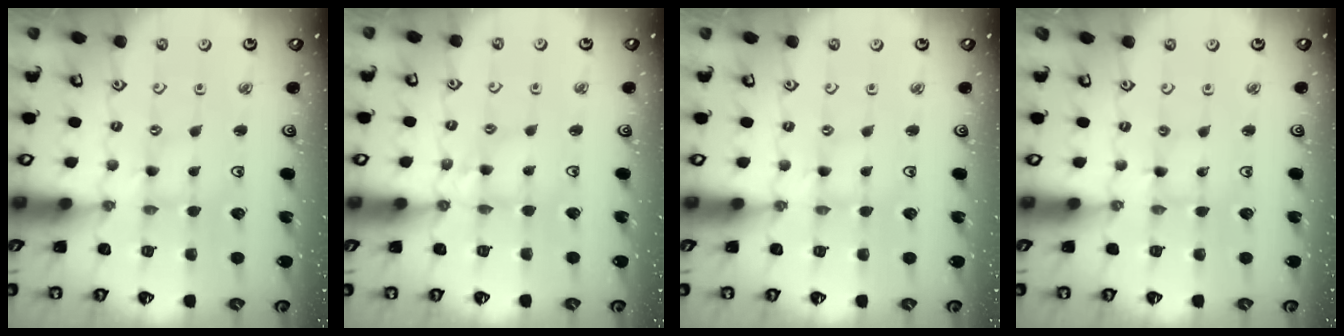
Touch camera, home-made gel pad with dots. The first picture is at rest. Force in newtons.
{"total": 7.1, "press": 7.1, "slide": 0.5}
{"total": 0.0}
{"total": 0.6, "press": 0.6, "slide": 0.1}